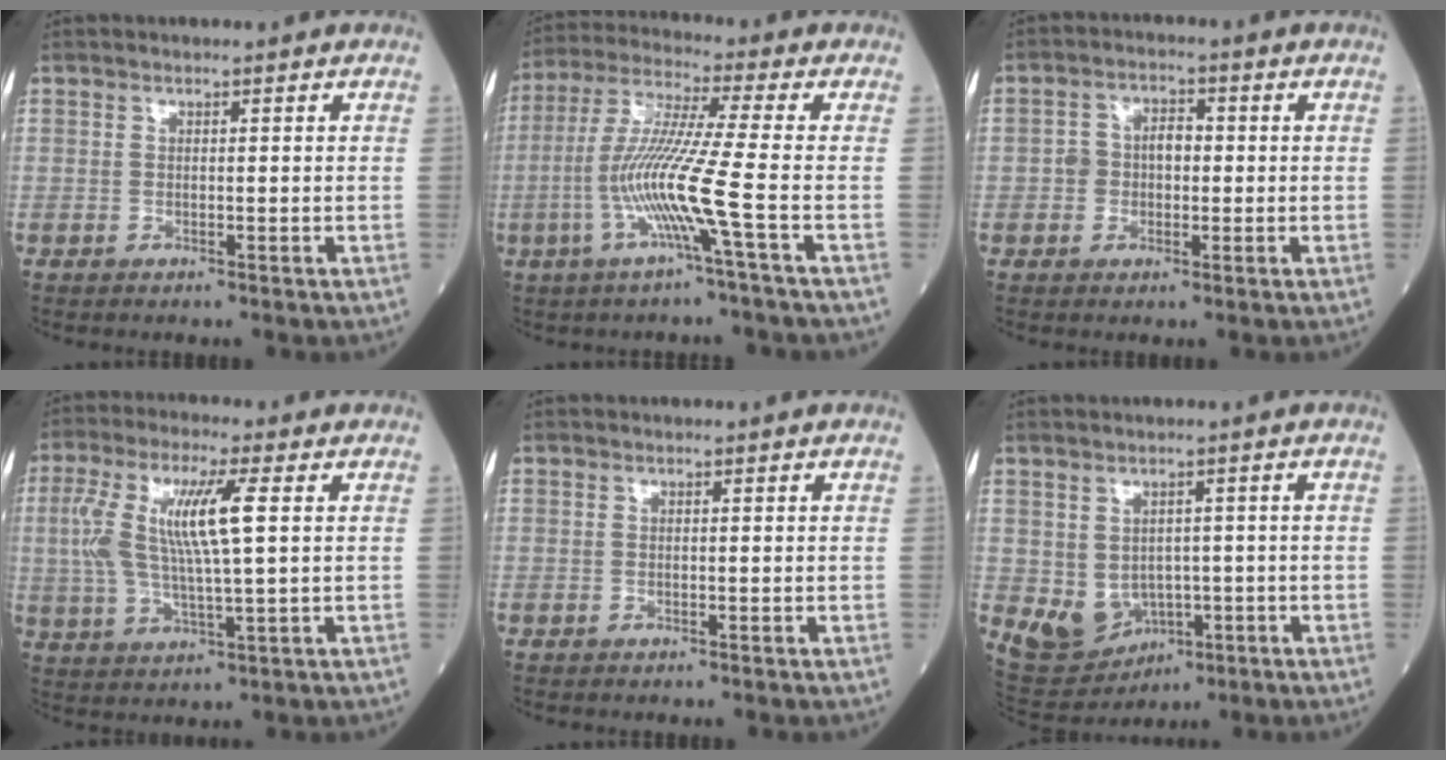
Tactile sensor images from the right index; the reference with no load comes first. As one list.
[{"total": 11.0, "force": [-3.4, -1.9, 10.3], "torque": [-0.213, -0.004, -0.072]}, {"total": 4.2, "force": [0.0, 3.0, 3.0], "torque": [-0.051, 0.020, 0.001]}, {"total": 11.3, "force": [2.0, 1.6, 11.0], "torque": [-0.236, 0.012, 0.038]}, {"total": 0.0}, {"total": 7.0, "force": [-1.3, 5.9, 3.6], "torque": [-0.064, 0.007, 0.001]}]